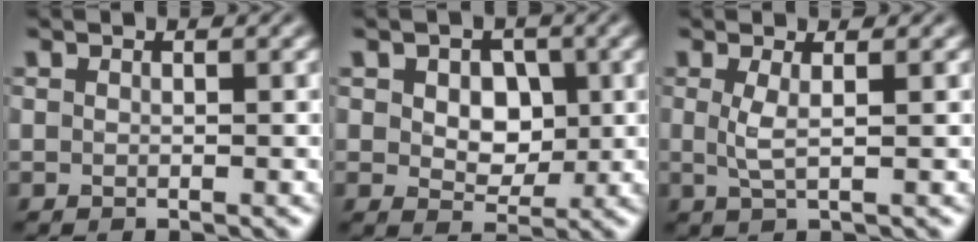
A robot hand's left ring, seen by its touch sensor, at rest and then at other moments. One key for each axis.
{"total": 4.1, "fx": 0.5, "fy": 3.0, "fz": 2.8, "tx": -0.049, "ty": -0.001, "tz": 0.003}
{"total": 1.9, "fx": 0.3, "fy": 0.4, "fz": 1.8, "tx": -0.041, "ty": -0.002, "tz": 0.005}